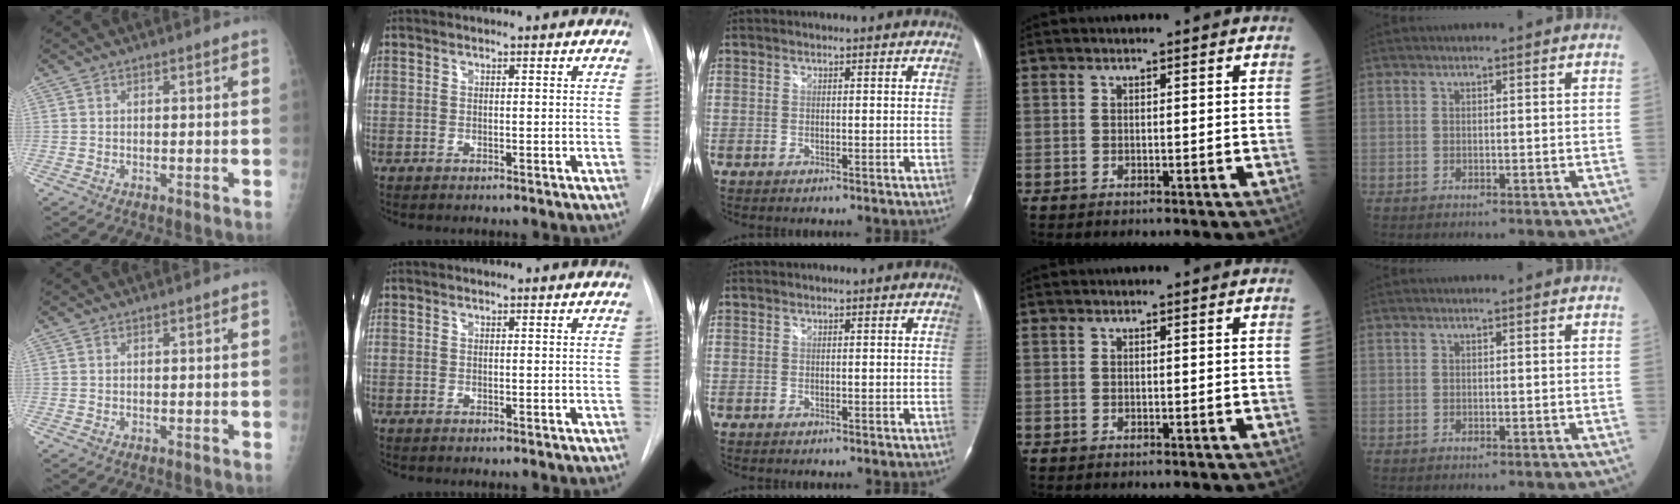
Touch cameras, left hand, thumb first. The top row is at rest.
{}